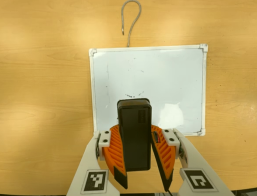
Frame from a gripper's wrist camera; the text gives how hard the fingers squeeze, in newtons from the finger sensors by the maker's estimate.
{"total": 11.5, "left": 10.9, "right": 12.1}